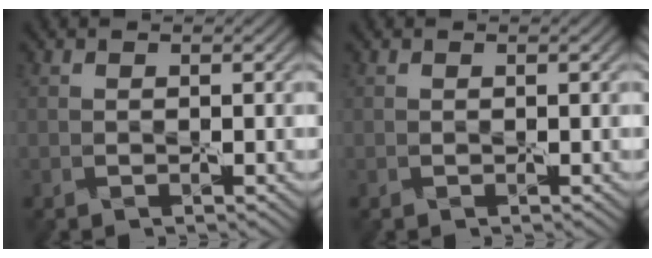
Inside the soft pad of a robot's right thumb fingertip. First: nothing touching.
{"total": 0.0}